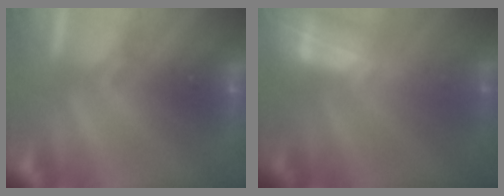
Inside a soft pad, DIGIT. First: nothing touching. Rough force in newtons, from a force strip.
{"total": 2.4}